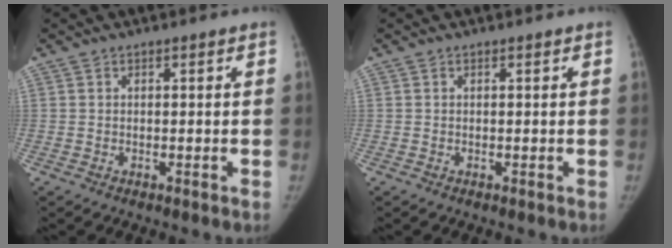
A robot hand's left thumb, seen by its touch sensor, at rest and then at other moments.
{"total": 0.0}